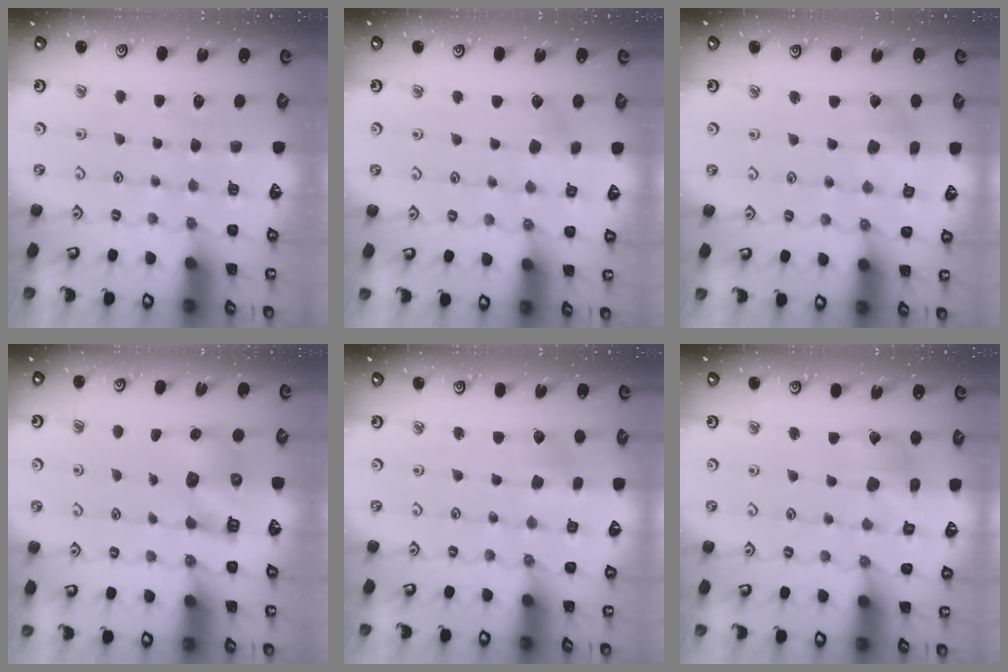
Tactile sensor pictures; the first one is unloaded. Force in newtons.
{"total": 4.6, "press": 4.5, "slide": 0.9}
{"total": 2.4, "press": 2.3, "slide": 0.5}
{"total": 6.8, "press": 6.7, "slide": 0.9}
{"total": 2.7, "press": 2.6, "slide": 0.4}
{"total": 8.2, "press": 8.1, "slide": 1.1}